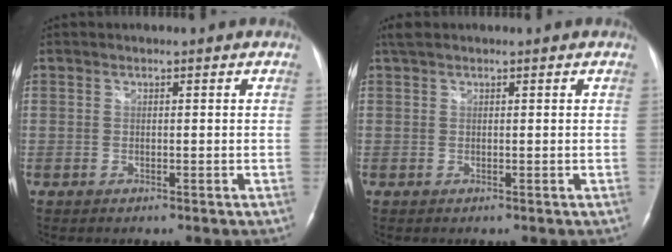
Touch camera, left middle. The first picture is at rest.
{"total": 1.5, "force": [1.2, 0.5, 0.8], "torque": [-0.020, 0.017, 0.024]}